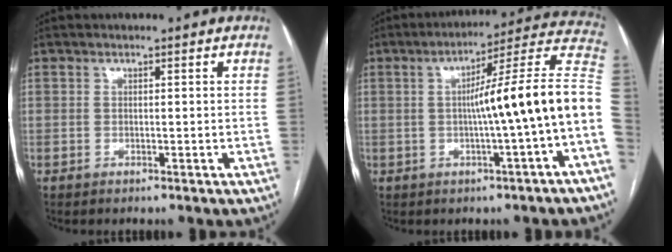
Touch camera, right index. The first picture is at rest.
{"total": 15.4, "force": [-1.5, -1.1, 15.3], "torque": [-0.205, 0.036, -0.028]}